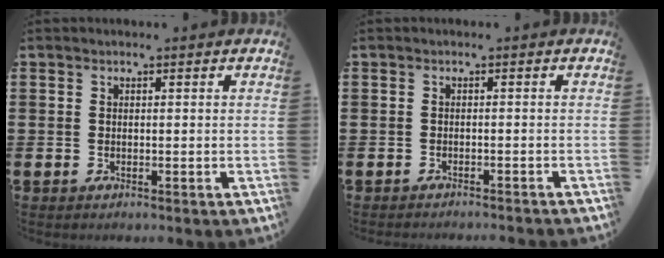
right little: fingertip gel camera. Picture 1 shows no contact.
{"total": 0.9, "force": [-0.8, -0.2, 0.0], "torque": [0.001, 0.000, -0.018]}